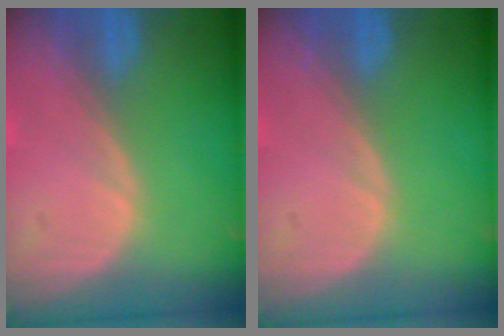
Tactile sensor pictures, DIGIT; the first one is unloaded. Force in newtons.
{"total": 0.0}